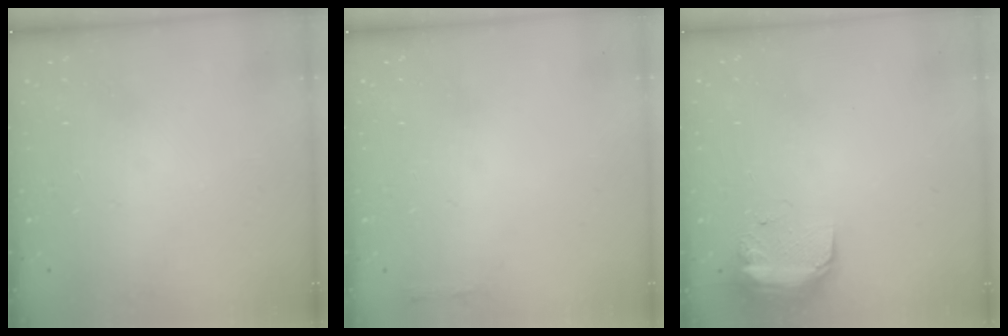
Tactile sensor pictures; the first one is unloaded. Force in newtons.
{"total": 2.3, "press": 2.3, "slide": 0.5}
{"total": 9.3, "press": 9.1, "slide": 1.9}